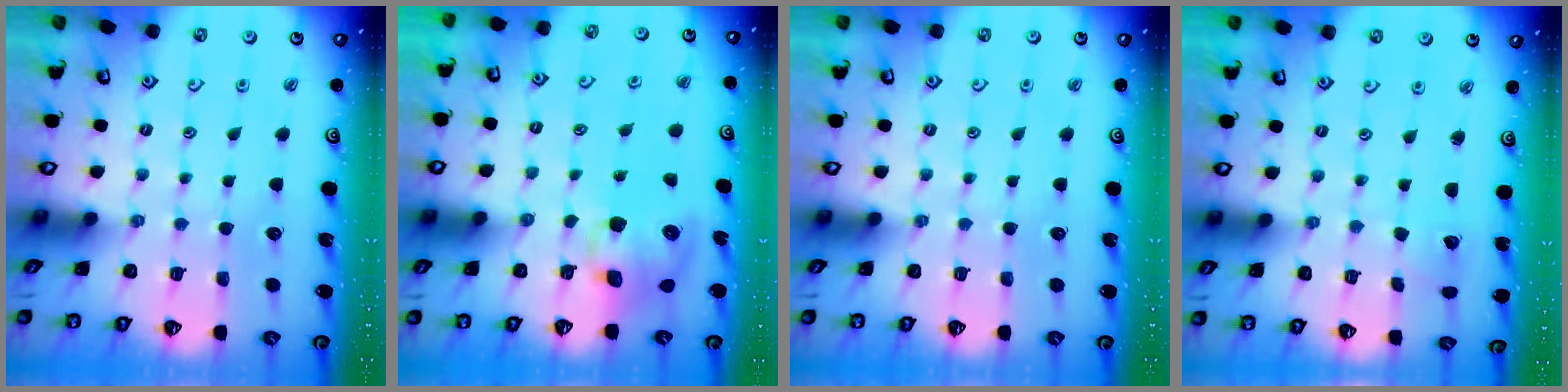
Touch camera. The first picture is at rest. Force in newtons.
{"total": 8.6, "press": 8.5, "slide": 1.5}
{"total": 0.0}
{"total": 1.9, "press": 1.9, "slide": 0.0}